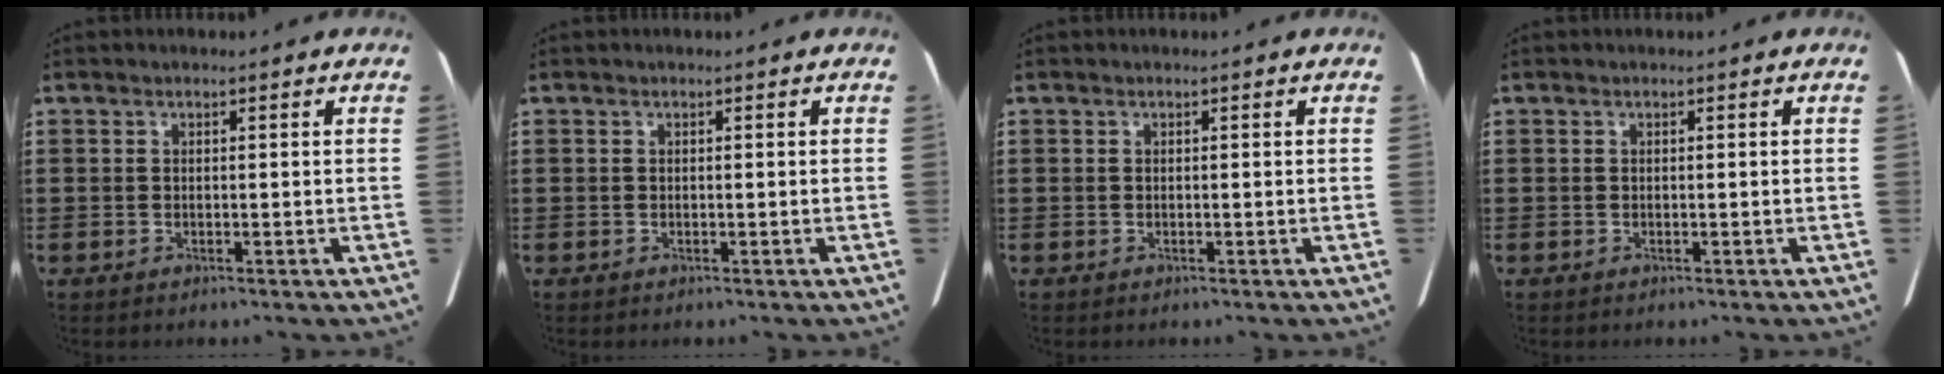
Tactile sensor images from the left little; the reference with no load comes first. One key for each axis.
{"total": 0.0}
{"total": 0.0}
{"total": 0.0}